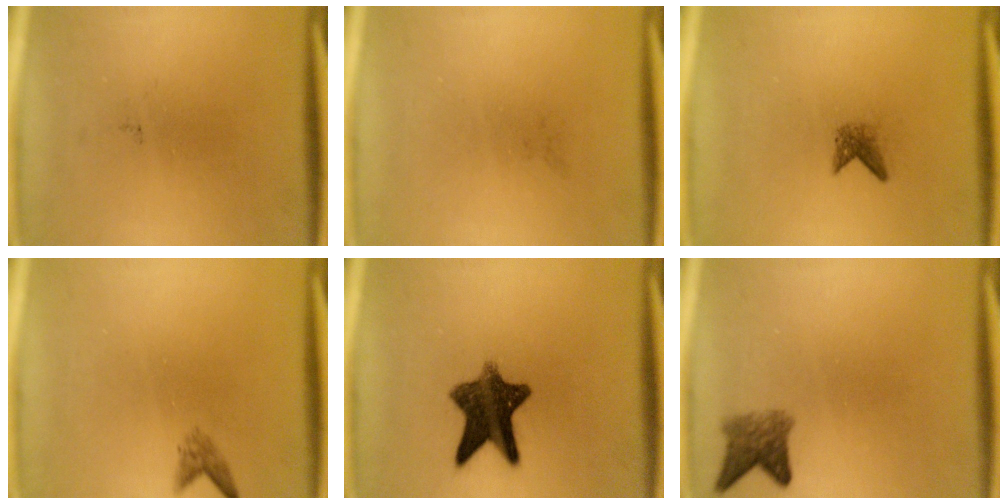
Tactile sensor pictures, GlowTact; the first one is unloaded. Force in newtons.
{"total": 0.0}
{"total": 1.6}
{"total": 1.3}
{"total": 10.2}
{"total": 3.3}